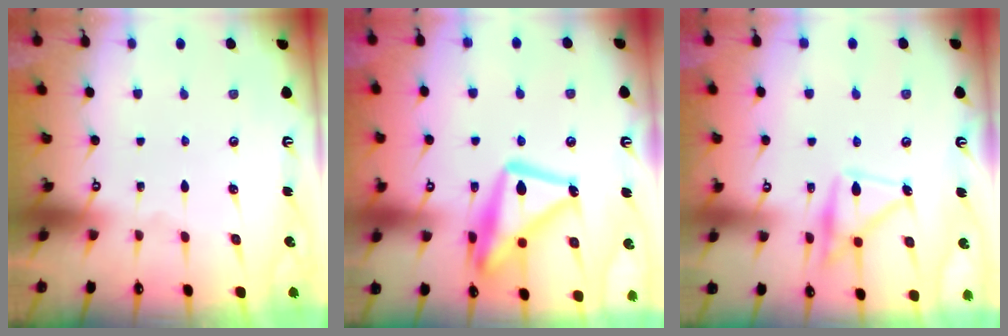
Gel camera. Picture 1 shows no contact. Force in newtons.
{"total": 16.0, "press": 15.9, "slide": 1.3}
{"total": 16.9, "press": 16.9, "slide": 0.8}